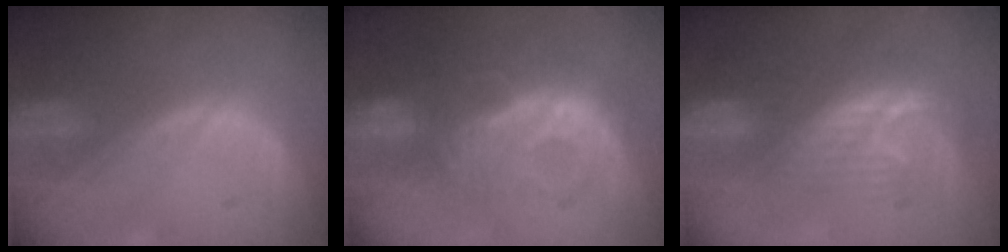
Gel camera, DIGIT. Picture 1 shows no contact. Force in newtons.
{"total": 9.2, "press": 8.6, "slide": 3.1}
{"total": 8.8, "press": 7.5, "slide": 4.6}